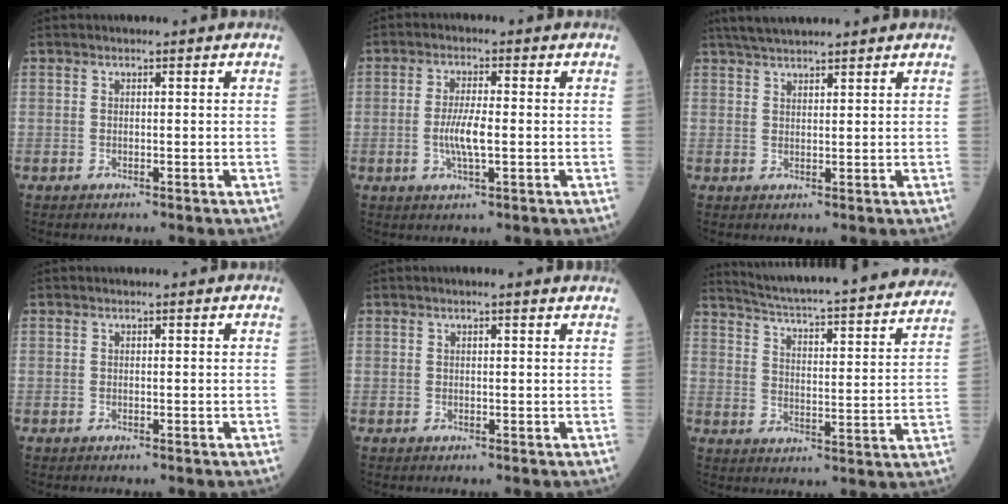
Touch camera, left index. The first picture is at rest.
{"total": 5.1, "force": [-0.8, 0.8, 4.9], "torque": [-0.104, -0.006, -0.015]}
{"total": 5.5, "force": [4.9, 0.4, 2.5], "torque": [-0.043, 0.032, 0.090]}
{"total": 0.0}
{"total": 2.0, "force": [1.6, 0.1, 1.1], "torque": [-0.019, 0.012, 0.015]}
{"total": 29.3, "force": [26.6, 2.5, 11.9], "torque": [-0.186, -0.062, 0.334]}